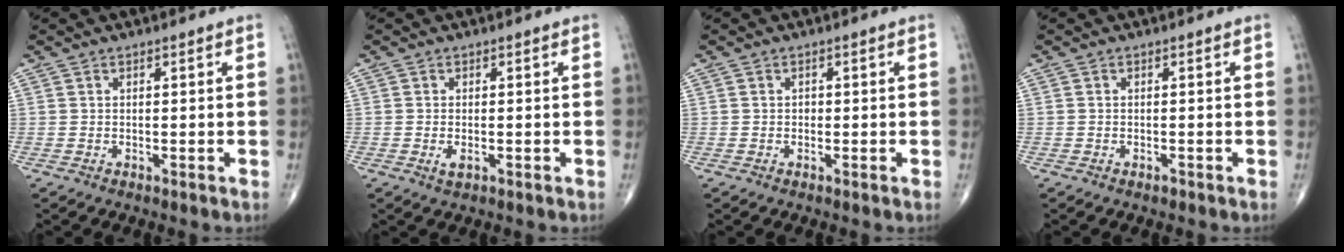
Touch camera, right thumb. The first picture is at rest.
{"total": 1.6, "force": [-0.4, 0.7, 1.3], "torque": [-0.027, -0.004, -0.008]}
{"total": 0.7, "force": [-0.1, 0.6, 0.3], "torque": [-0.002, 0.002, -0.003]}
{"total": 0.6, "force": [-0.4, 0.3, 0.3], "torque": [-0.004, 0.000, -0.009]}